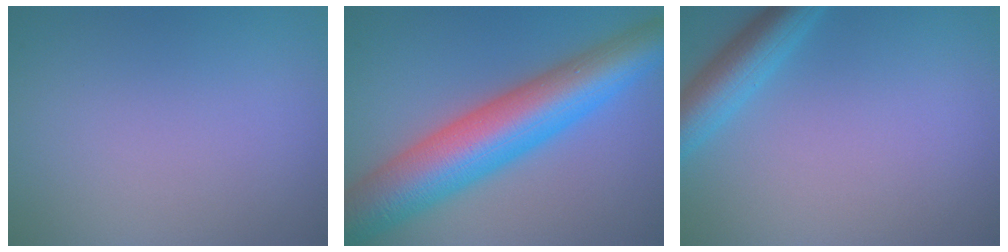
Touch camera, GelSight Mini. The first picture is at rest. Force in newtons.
{"total": 11.2, "press": 11.2, "slide": 0.2}
{"total": 4.2, "press": 4.2, "slide": 0.2}